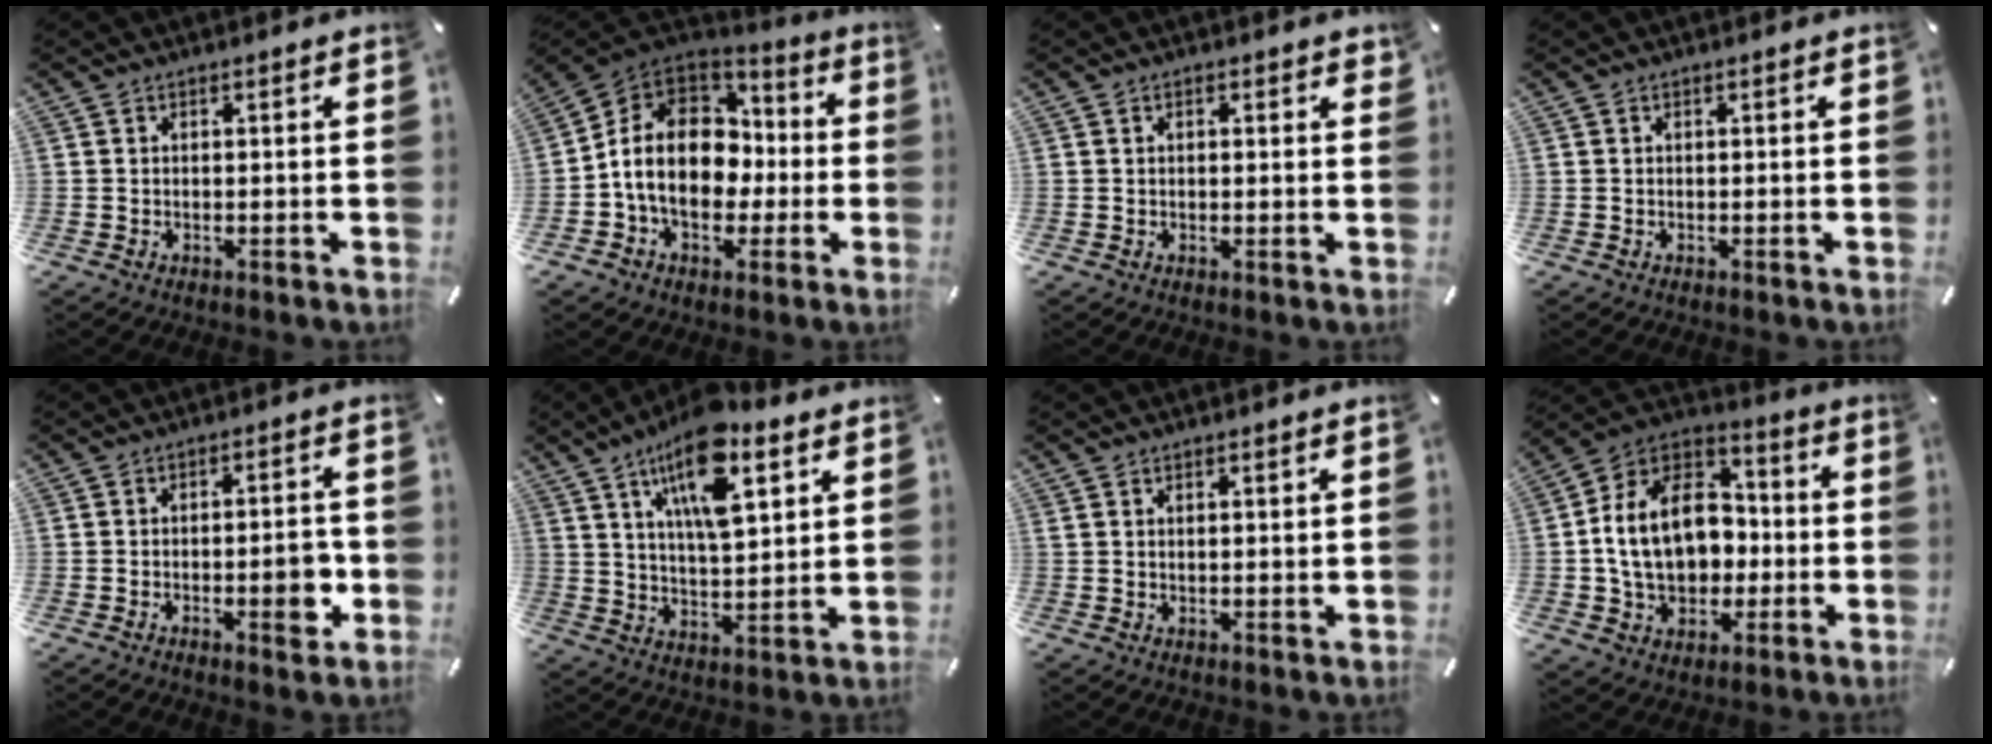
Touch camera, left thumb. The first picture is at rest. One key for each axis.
{"total": 15.4, "fx": -1.1, "fy": 12.4, "fz": 9.1, "tx": -0.178, "ty": 0.018, "tz": -0.016}
{"total": 1.0, "fx": 0.4, "fy": 0.5, "fz": 0.7, "tx": -0.007, "ty": 0.001, "tz": 0.004}
{"total": 0.0}
{"total": 6.7, "fx": -1.6, "fy": 3.0, "fz": 5.8, "tx": -0.083, "ty": 0.009, "tz": -0.023}
{"total": 16.2, "fx": 9.7, "fy": 6.1, "fz": 11.5, "tx": -0.194, "ty": -0.032, "tz": 0.160}
{"total": 1.4, "fx": 1.2, "fy": 0.1, "fz": 0.7, "tx": -0.013, "ty": -0.002, "tz": 0.023}
{"total": 18.0, "fx": -1.3, "fy": 14.2, "fz": 11.0, "tx": -0.225, "ty": 0.012, "tz": -0.021}